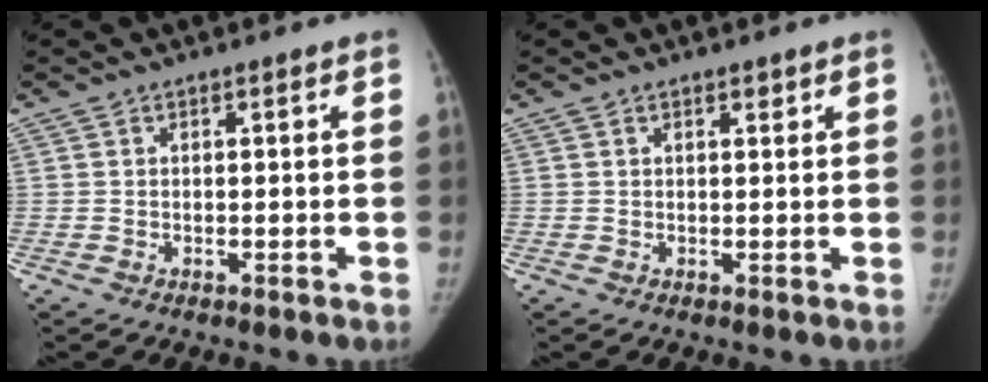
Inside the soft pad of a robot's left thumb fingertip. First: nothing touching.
{"total": 0.9, "force": [0.6, 0.4, 0.5], "torque": [-0.004, -0.003, 0.010]}